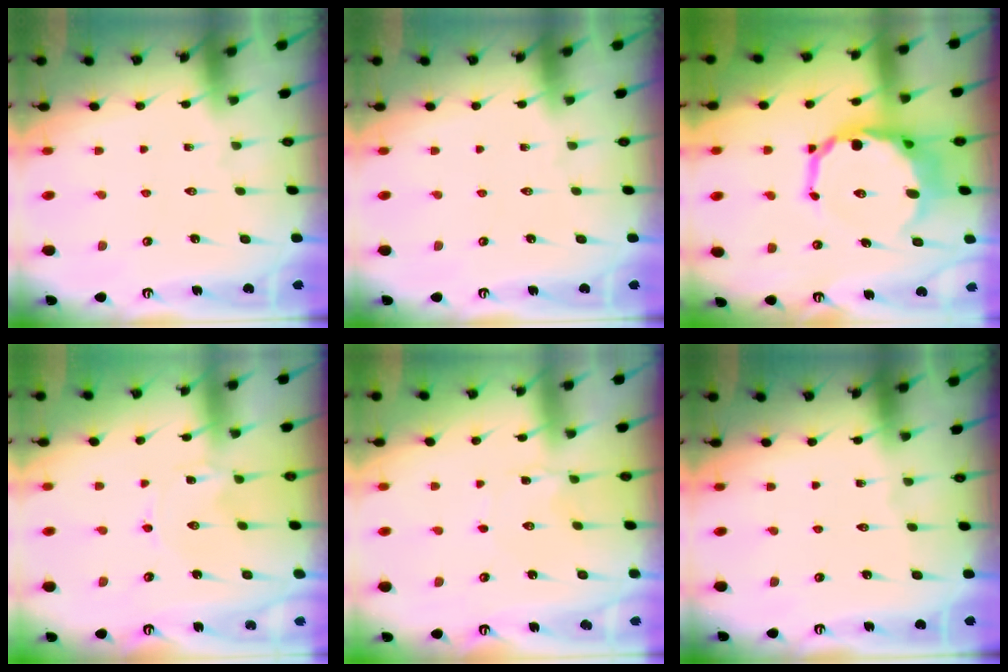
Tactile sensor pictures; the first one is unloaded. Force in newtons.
{"total": 0.0}
{"total": 13.5, "press": 13.1, "slide": 3.2}
{"total": 0.0}
{"total": 2.5, "press": 2.5, "slide": 0.3}
{"total": 0.0}